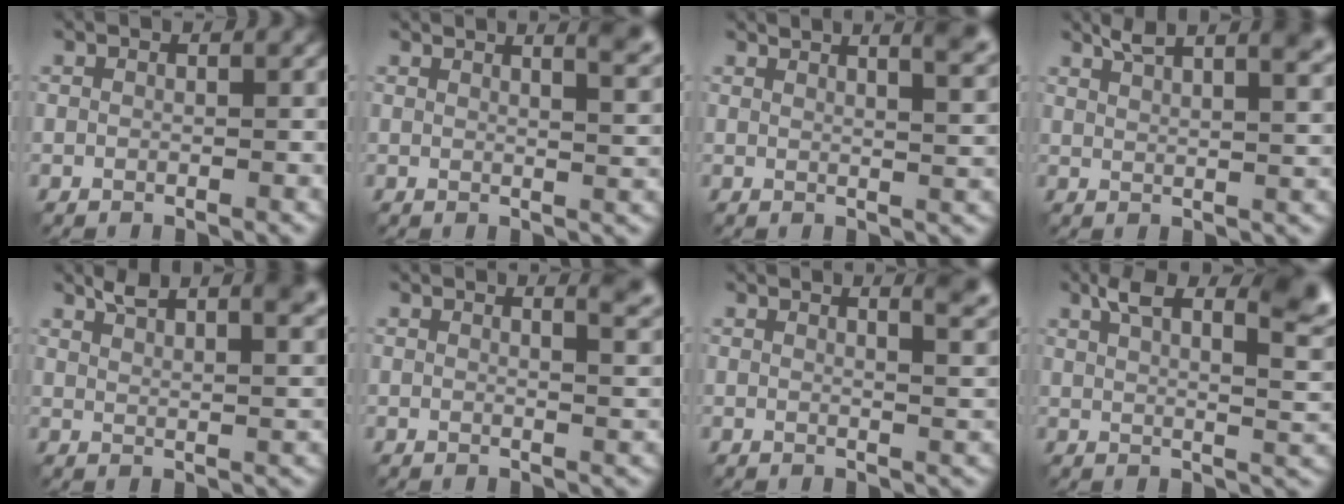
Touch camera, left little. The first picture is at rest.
{"total": 5.6, "force": [3.7, 1.8, 3.7], "torque": [-0.021, 0.029, 0.027]}
{"total": 6.6, "force": [4.4, 2.2, 4.4], "torque": [-0.024, 0.035, 0.031]}
{"total": 6.8, "force": [4.6, 2.0, 4.6], "torque": [-0.044, 0.025, 0.053]}
{"total": 5.7, "force": [4.0, 1.7, 3.7], "torque": [-0.040, 0.015, 0.058]}
{"total": 3.9, "force": [2.5, 1.3, 2.7], "torque": [-0.013, 0.011, 0.020]}
{"total": 4.9, "force": [3.2, 1.6, 3.4], "torque": [-0.021, 0.021, 0.024]}
{"total": 7.9, "force": [4.1, 2.3, 6.4], "torque": [-0.091, 0.016, 0.065]}